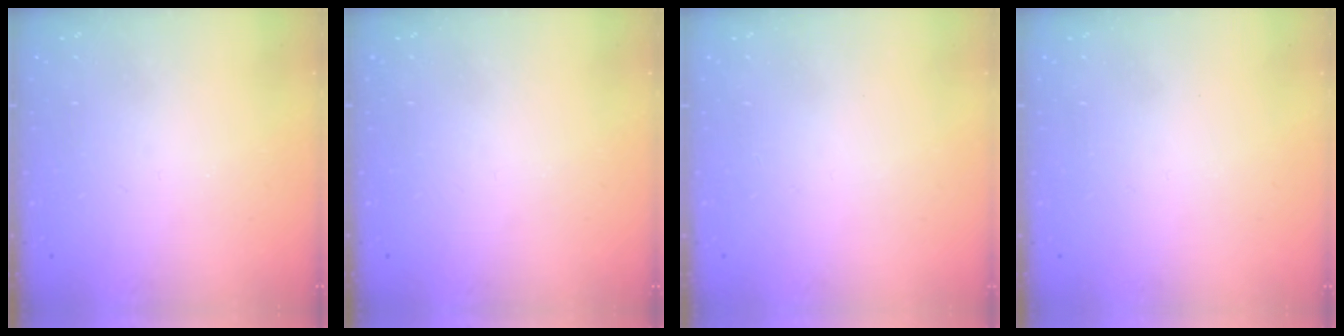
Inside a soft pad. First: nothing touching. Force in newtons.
{"total": 0.0}
{"total": 1.6, "press": 1.5, "slide": 0.1}
{"total": 1.7, "press": 1.6, "slide": 0.1}